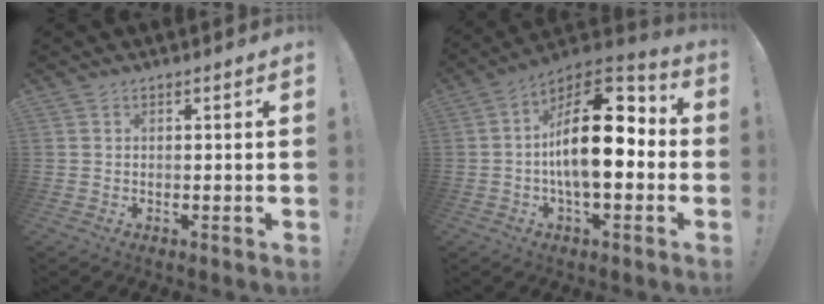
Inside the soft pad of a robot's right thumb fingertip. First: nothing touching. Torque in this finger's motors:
{"motor_torque": [2.05, 2.96, 1.95, -0.81, 0.46]}